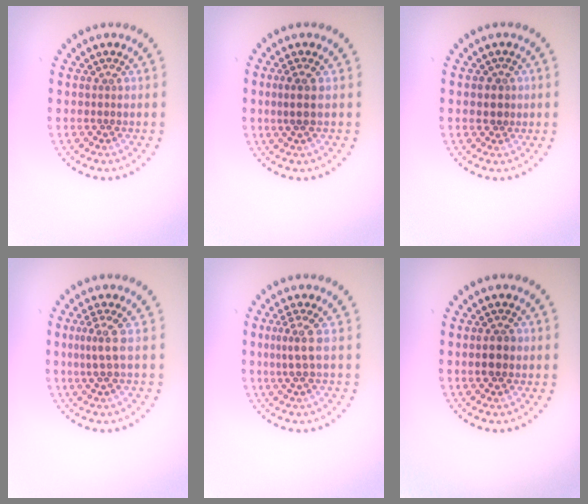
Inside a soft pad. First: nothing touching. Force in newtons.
{"total": 1.7, "press": 1.5, "slide": 0.9}
{"total": 1.4, "press": 1.3, "slide": 0.6}
{"total": 2.2, "press": 1.4, "slide": 1.7}
{"total": 2.1, "press": 1.4, "slide": 1.6}
{"total": 2.3, "press": 2.3, "slide": 0.0}